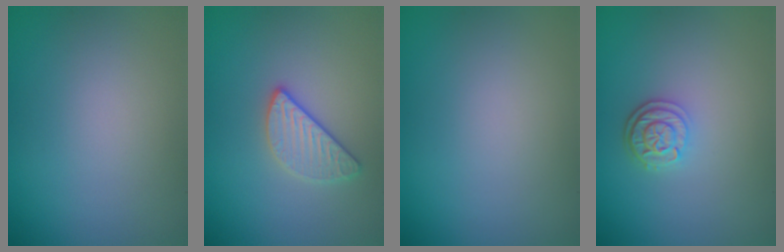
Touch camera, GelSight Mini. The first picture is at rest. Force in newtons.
{"total": 2.5, "press": 2.4, "slide": 0.8}
{"total": 0.0}
{"total": 2.5, "press": 2.1, "slide": 1.4}